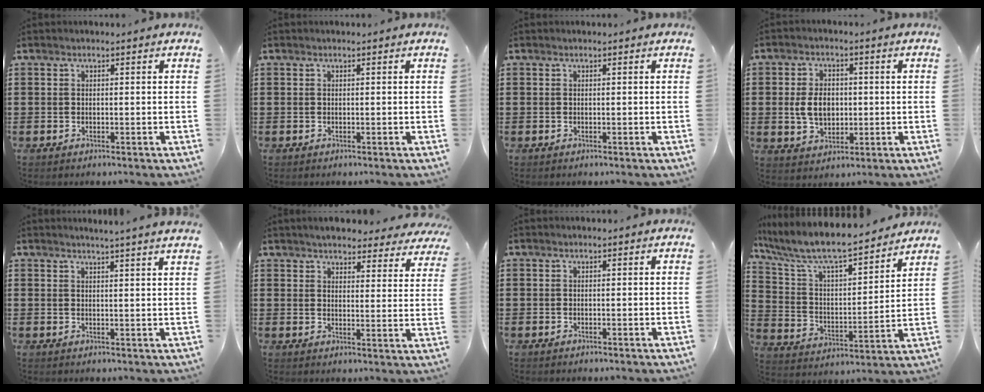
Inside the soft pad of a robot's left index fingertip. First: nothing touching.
{"total": 0.0}
{"total": 0.0}
{"total": 6.4, "force": [-0.3, 4.5, 4.6], "torque": [-0.100, 0.005, -0.012]}
{"total": 2.4, "force": [2.1, -0.8, 0.6], "torque": [-0.015, -0.006, 0.040]}
{"total": 4.3, "force": [4.2, 0.4, 0.7], "torque": [-0.024, -0.021, 0.073]}
{"total": 0.0}
{"total": 8.2, "force": [7.3, 1.3, 3.6], "torque": [-0.105, -0.057, 0.121]}